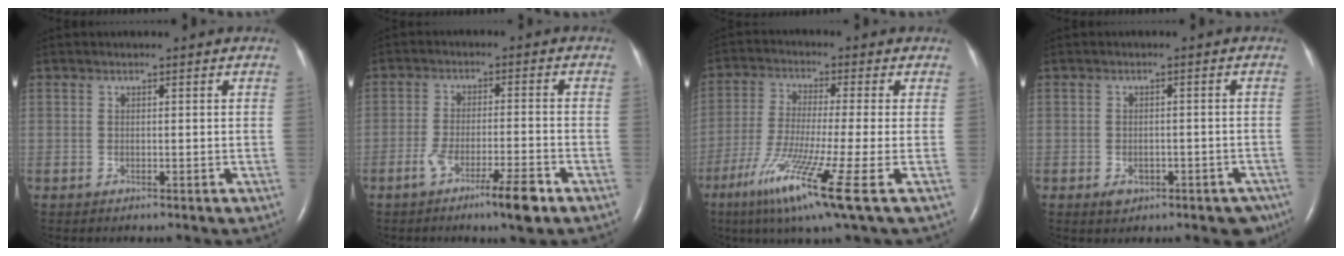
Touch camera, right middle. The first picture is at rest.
{"total": 7.2, "force": [-4.4, 0.4, 5.6], "torque": [-0.100, -0.007, -0.075]}
{"total": 13.0, "force": [-6.1, -0.9, 11.4], "torque": [-0.227, -0.042, -0.111]}
{"total": 5.0, "force": [-2.9, 3.0, 2.8], "torque": [-0.022, 0.007, -0.032]}